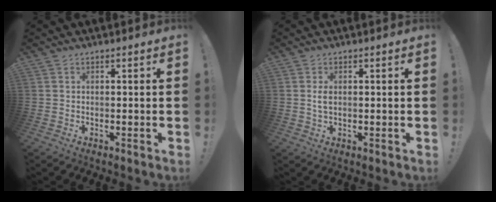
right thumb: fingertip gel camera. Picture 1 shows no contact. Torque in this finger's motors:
{"motor_torque": [-0.08, 0.09, -0.05, -0.19, 0.07]}